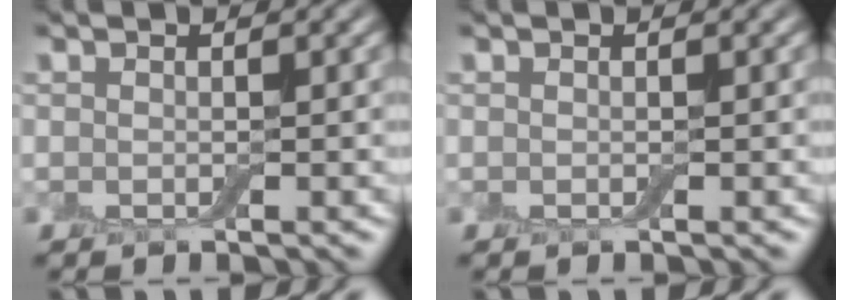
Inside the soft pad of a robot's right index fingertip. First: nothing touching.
{"total": 0.0}